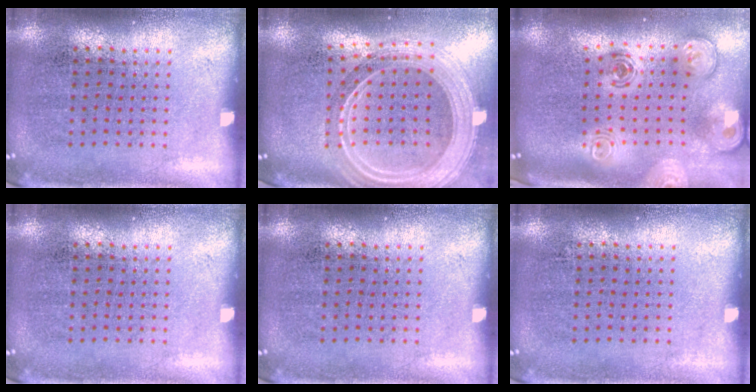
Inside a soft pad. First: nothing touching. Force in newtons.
{"total": 2.7, "press": 2.2, "slide": 1.5}
{"total": 3.1, "press": 2.1, "slide": 2.3}
{"total": 0.0}
{"total": 0.0}
{"total": 0.0}